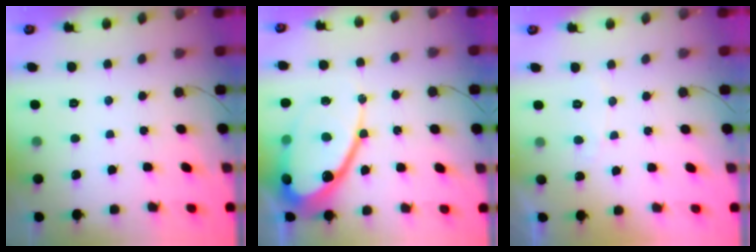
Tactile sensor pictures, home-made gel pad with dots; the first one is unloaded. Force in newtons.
{"total": 20.1, "press": 20.0, "slide": 1.8}
{"total": 3.4, "press": 3.4, "slide": 0.2}